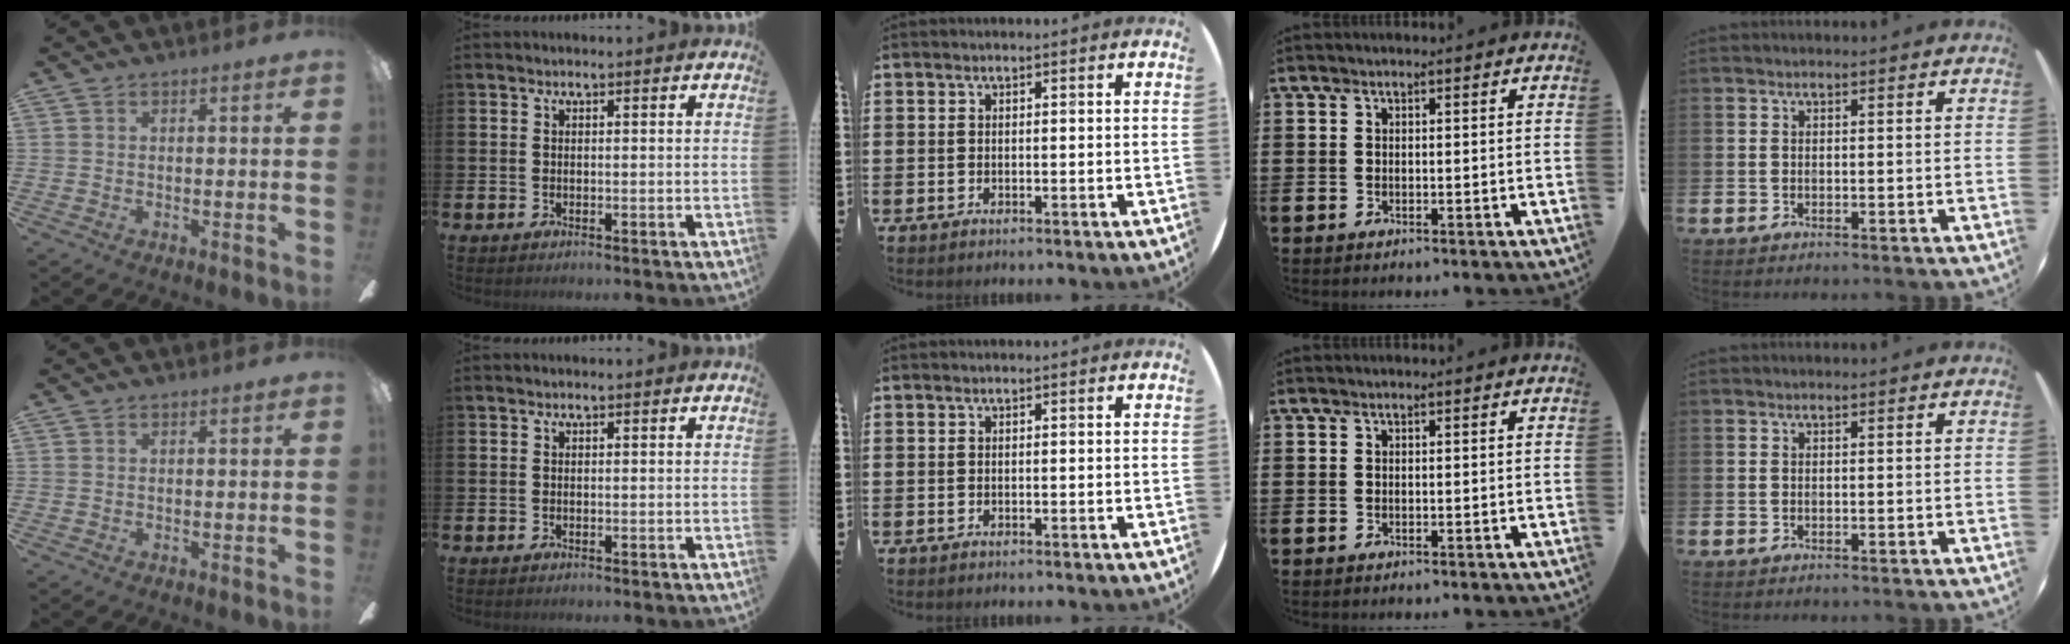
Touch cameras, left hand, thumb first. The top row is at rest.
{}